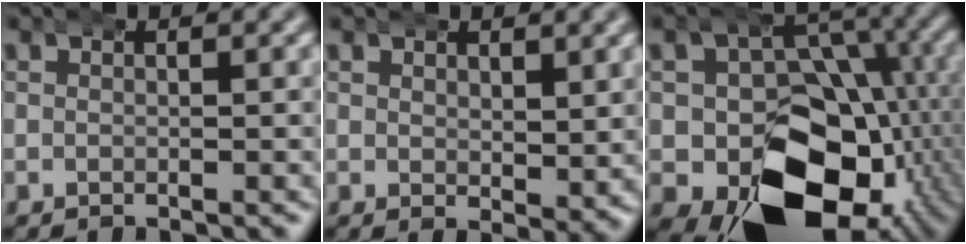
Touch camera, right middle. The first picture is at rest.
{"total": 2.2, "force": [2.0, 0.4, 0.9], "torque": [0.000, -0.005, 0.036]}
{"total": 18.8, "force": [-4.9, 13.8, 11.8], "torque": [-0.224, -0.091, -0.045]}